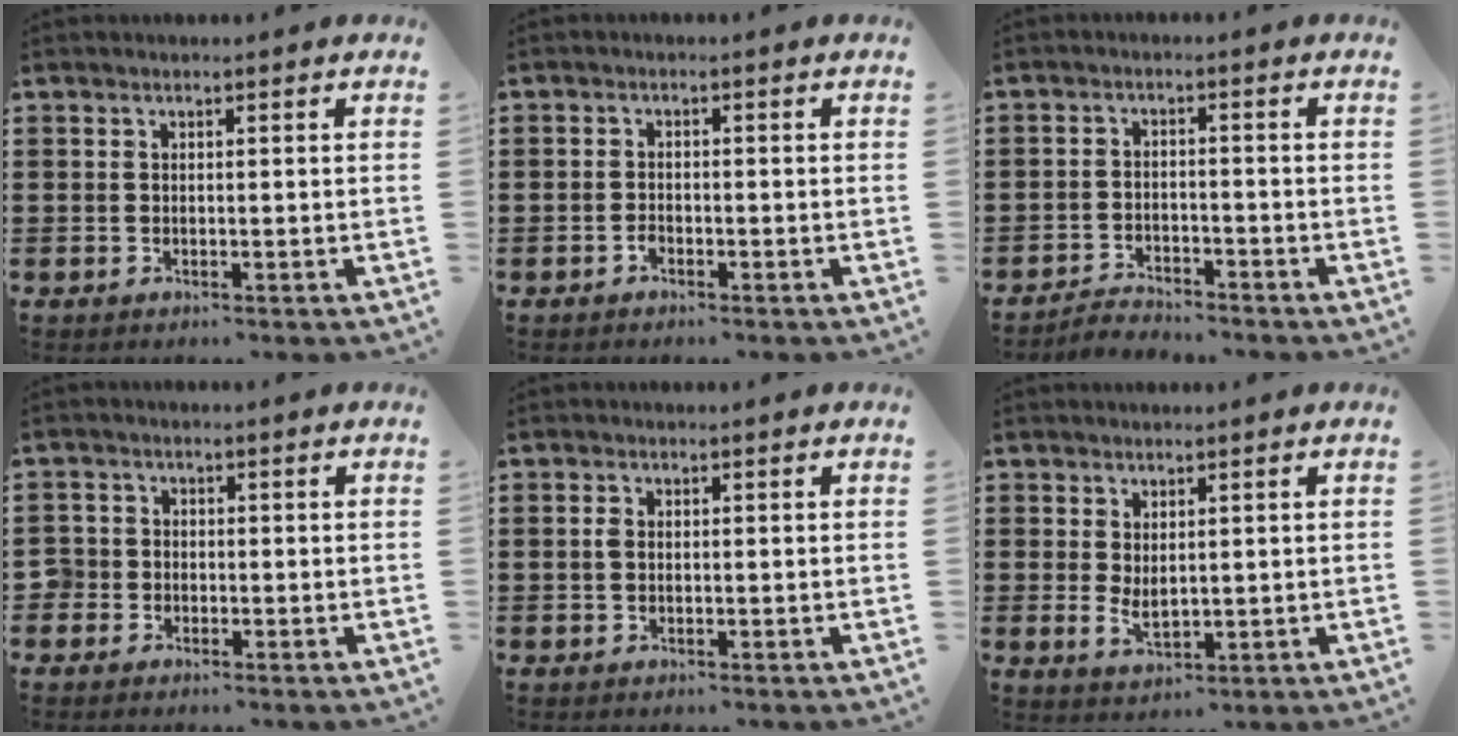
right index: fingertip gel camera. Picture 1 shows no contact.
{"total": 1.1, "force": [-0.9, 0.6, 0.4], "torque": [-0.011, -0.002, -0.018]}
{"total": 2.8, "force": [-2.8, 0.2, -0.1], "torque": [-0.008, 0.002, -0.061]}
{"total": 2.0, "force": [-1.1, 1.7, 0.1], "torque": [-0.010, 0.003, -0.027]}
{"total": 1.1, "force": [0.0, 0.7, 0.9], "torque": [-0.020, 0.004, 0.000]}
{"total": 2.7, "force": [0.6, 1.4, 2.2], "torque": [-0.044, 0.001, 0.012]}